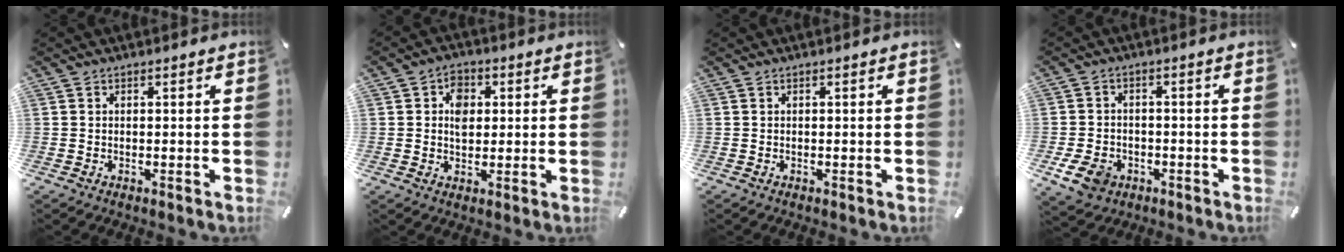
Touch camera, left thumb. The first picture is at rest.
{"total": 5.6, "force": [0.8, 4.4, 3.4], "torque": [-0.039, -0.001, 0.008]}
{"total": 0.0}
{"total": 6.9, "force": [-3.0, 5.3, 3.2], "torque": [-0.067, 0.014, -0.056]}